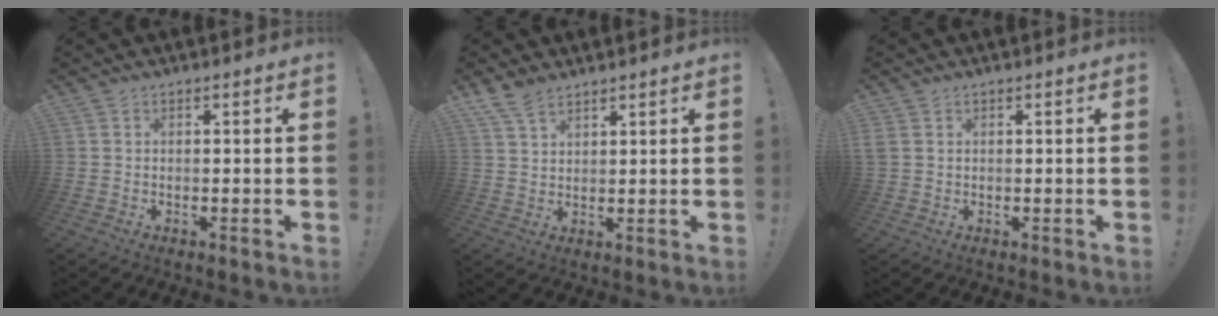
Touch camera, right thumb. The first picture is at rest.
{"total": 5.7, "force": [4.7, 2.2, 2.3], "torque": [-0.044, -0.024, 0.089]}
{"total": 1.8, "force": [0.7, 1.2, 1.1], "torque": [-0.028, 0.007, 0.016]}